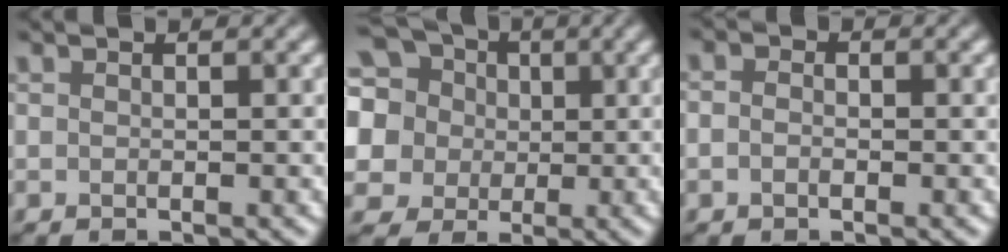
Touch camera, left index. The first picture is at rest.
{"total": 13.8, "force": [3.9, 12.2, 5.3], "torque": [-0.162, 0.024, 0.047]}
{"total": 1.6, "force": [-0.1, 1.2, 1.0], "torque": [-0.012, 0.000, -0.019]}